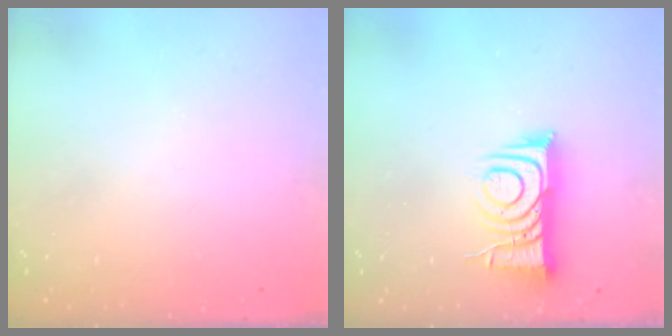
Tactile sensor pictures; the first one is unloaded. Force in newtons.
{"total": 9.8, "press": 9.7, "slide": 1.0}